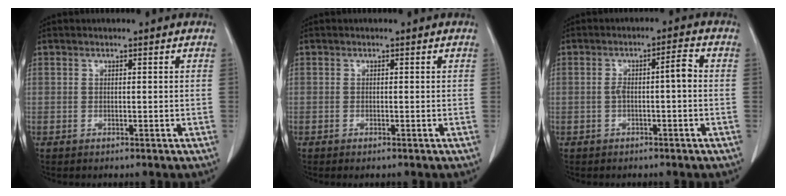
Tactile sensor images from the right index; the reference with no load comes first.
{"total": 0.6, "force": [-0.5, 0.1, 0.4], "torque": [-0.010, -0.002, -0.007]}
{"total": 3.8, "force": [-0.4, 0.5, 3.8], "torque": [-0.066, 0.016, -0.004]}